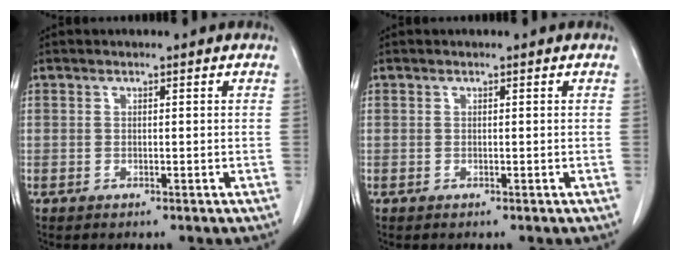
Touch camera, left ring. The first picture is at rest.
{"total": 0.0}